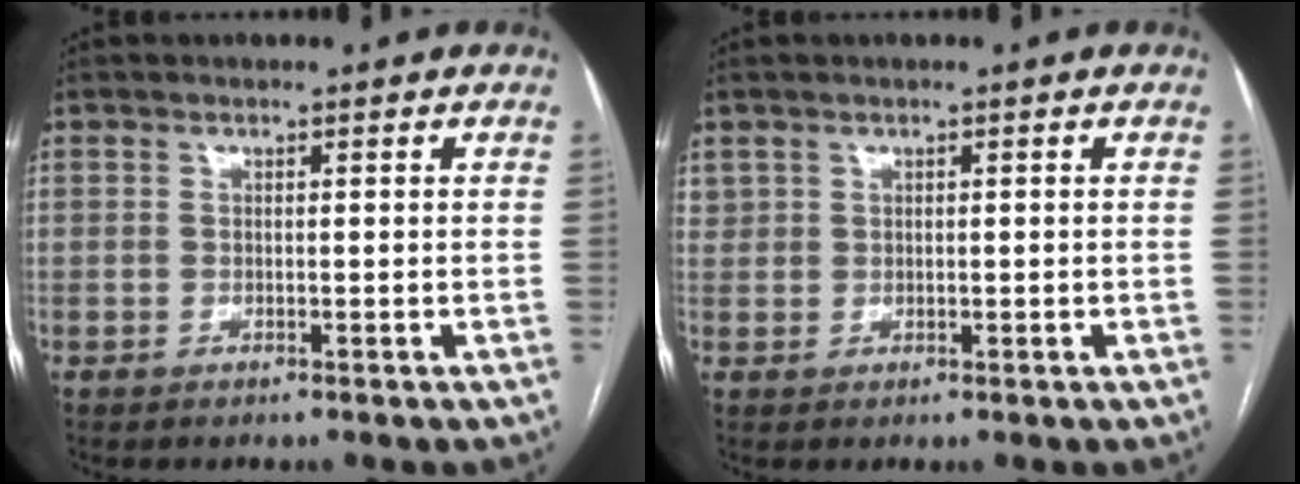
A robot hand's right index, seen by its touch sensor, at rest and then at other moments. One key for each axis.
{"total": 1.2, "fx": 0.5, "fy": 1.1, "fz": 0.3, "tx": -0.009, "ty": 0.009, "tz": 0.013}